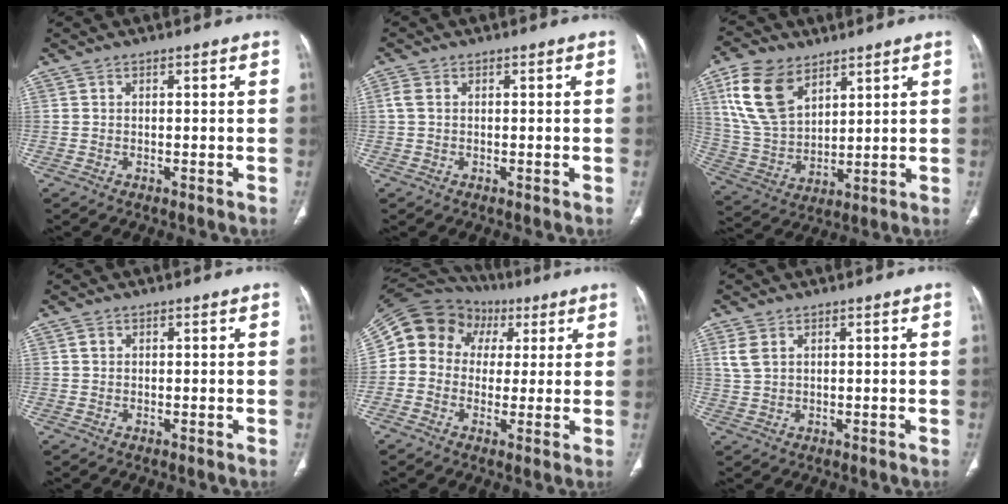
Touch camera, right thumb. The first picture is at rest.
{"total": 1.8, "force": [0.1, 1.3, 1.2], "torque": [-0.033, 0.002, 0.000]}
{"total": 14.6, "force": [7.5, 8.7, 9.0], "torque": [-0.166, -0.023, 0.158]}
{"total": 0.8, "force": [0.2, 0.7, 0.4], "torque": [-0.004, 0.003, 0.004]}
{"total": 14.7, "force": [3.0, 12.7, 6.8], "torque": [-0.101, 0.045, 0.045]}
{"total": 3.1, "force": [1.2, 1.9, 2.0], "torque": [-0.053, 0.005, 0.032]}